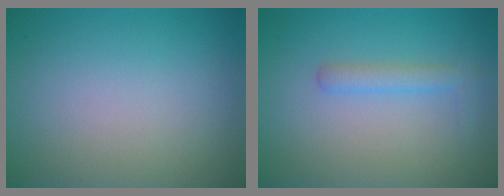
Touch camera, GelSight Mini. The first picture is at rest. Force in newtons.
{"total": 1.9, "press": 1.9, "slide": 0.2}